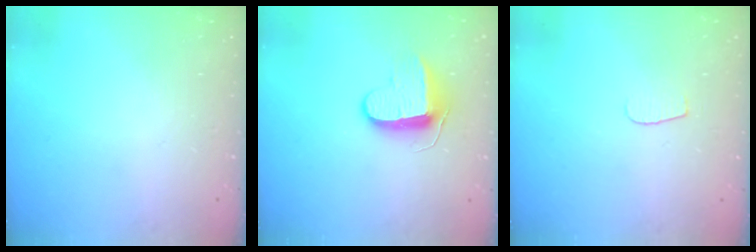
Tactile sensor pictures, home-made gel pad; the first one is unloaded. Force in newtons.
{"total": 9.5, "press": 9.5, "slide": 0.6}
{"total": 4.0, "press": 4.0, "slide": 0.4}